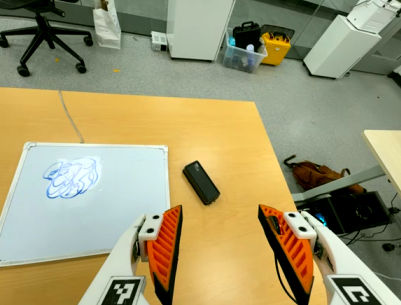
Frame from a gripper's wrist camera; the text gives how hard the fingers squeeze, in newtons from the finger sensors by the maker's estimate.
{"total": 0.0}